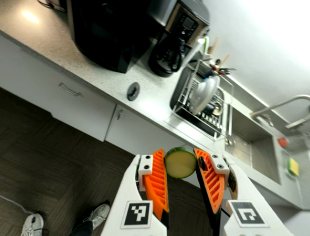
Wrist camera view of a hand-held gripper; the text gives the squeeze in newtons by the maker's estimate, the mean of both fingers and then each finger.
{"total": 10.4, "left": 10.4, "right": 10.4}